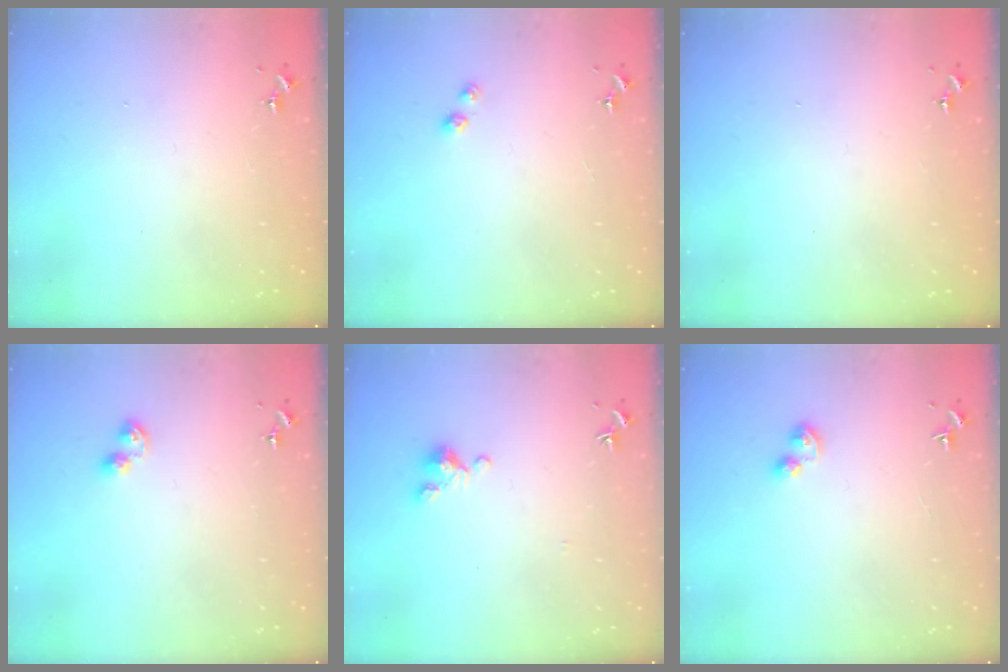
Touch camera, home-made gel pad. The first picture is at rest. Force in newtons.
{"total": 2.6, "press": 2.6, "slide": 0.4}
{"total": 0.0}
{"total": 3.7, "press": 3.7, "slide": 0.4}
{"total": 2.9, "press": 2.9, "slide": 0.4}
{"total": 4.3, "press": 4.2, "slide": 0.7}